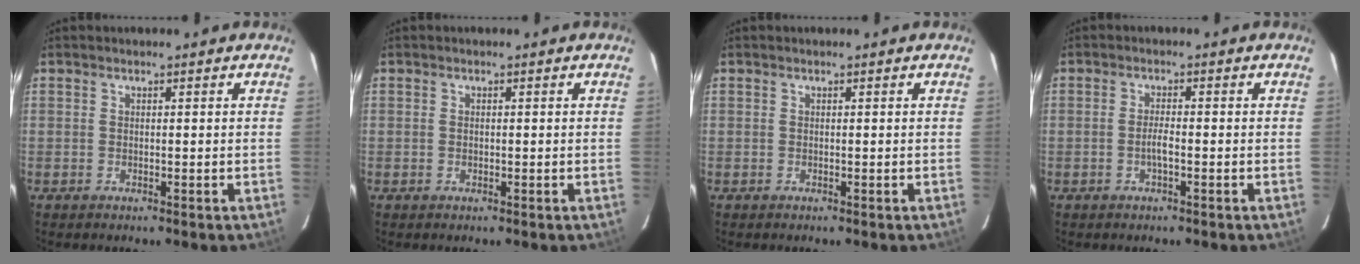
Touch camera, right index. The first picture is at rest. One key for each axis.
{"total": 0.6, "fx": -0.1, "fy": 0.4, "fz": 0.5, "tx": -0.010, "ty": 0.001, "tz": -0.003}
{"total": 0.0}
{"total": 1.9, "fx": -0.8, "fy": 0.2, "fz": 1.7, "tx": -0.032, "ty": 0.000, "tz": -0.017}